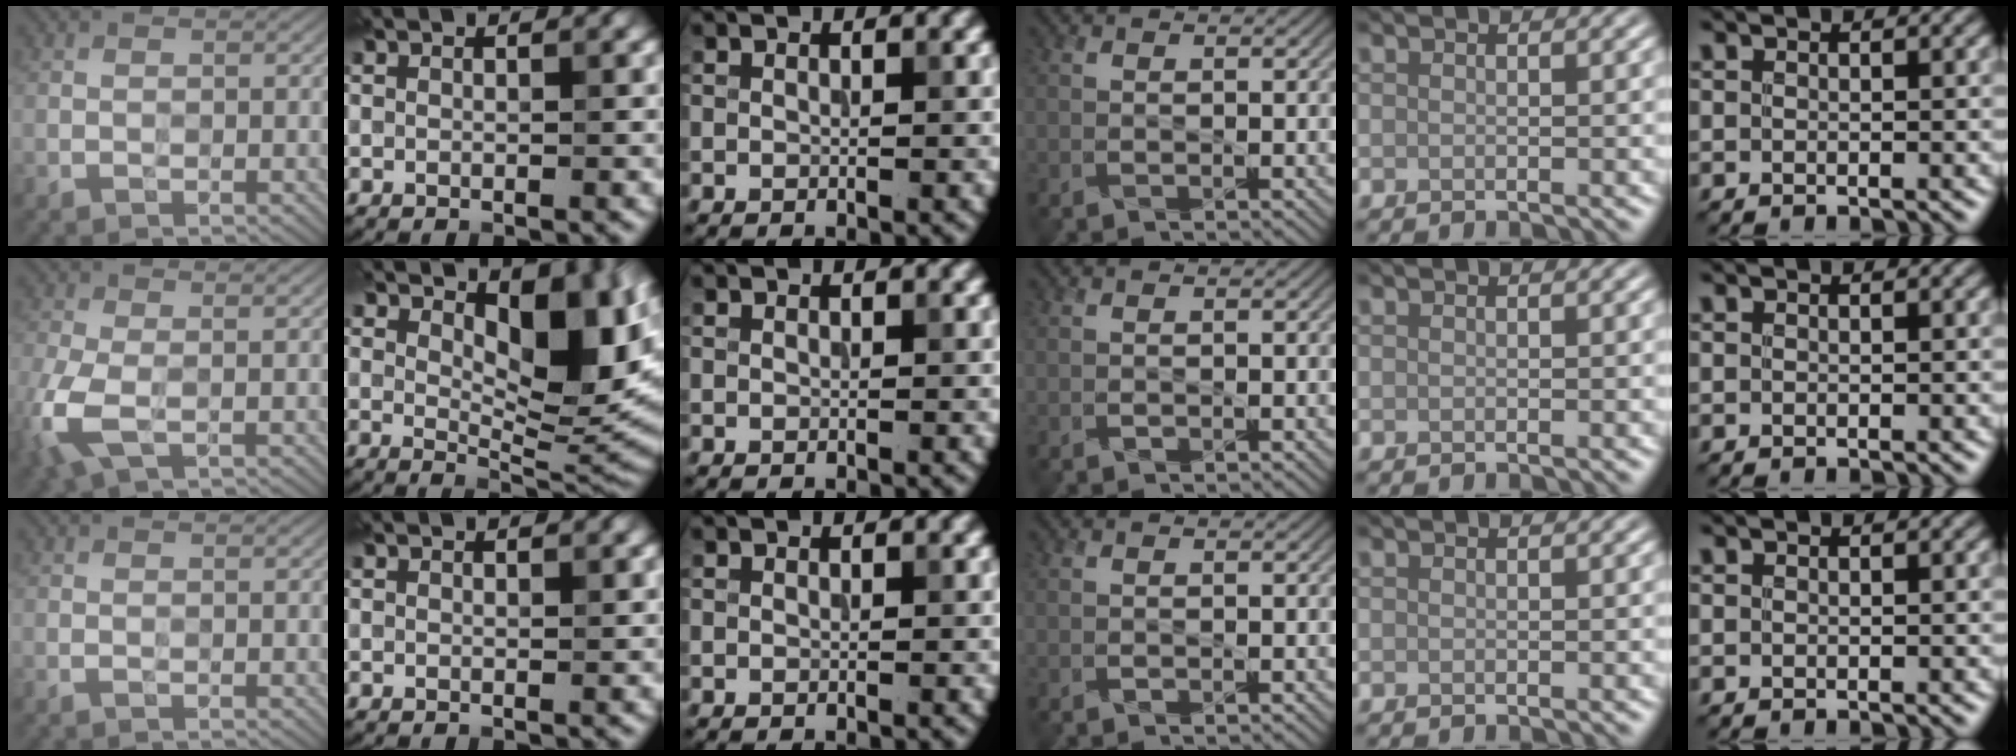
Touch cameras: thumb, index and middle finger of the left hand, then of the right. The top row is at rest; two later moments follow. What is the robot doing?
{"motion": "wipe", "object": "measuring cup"}